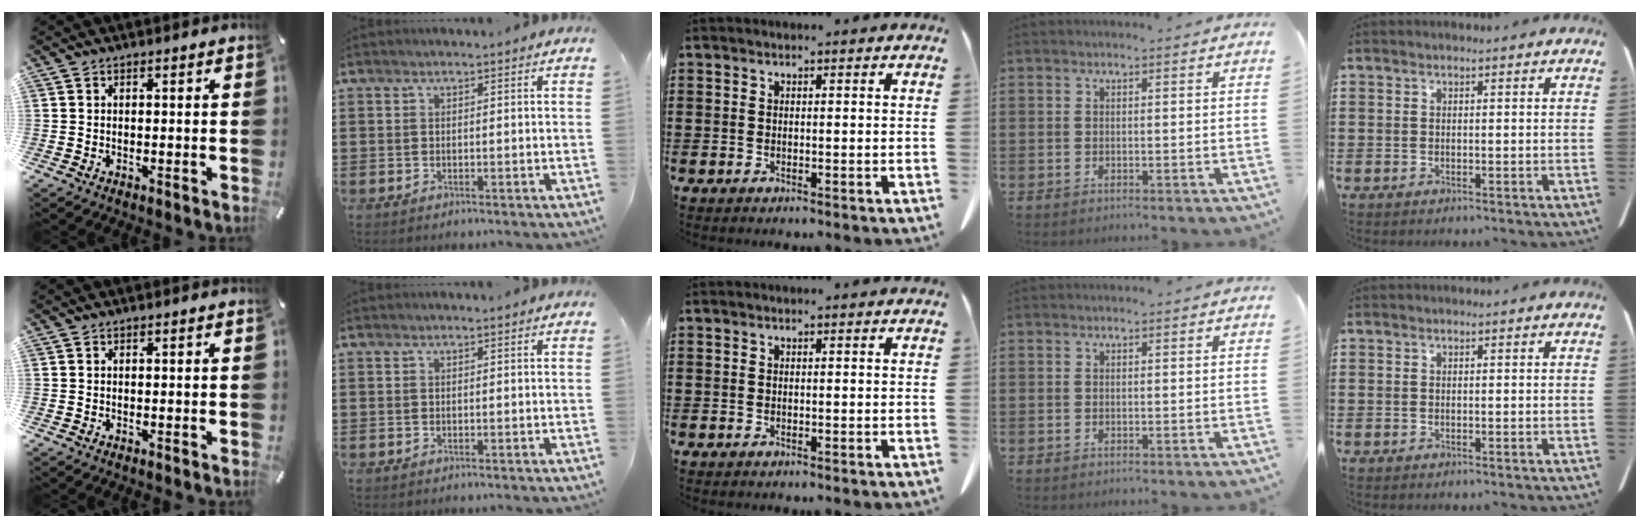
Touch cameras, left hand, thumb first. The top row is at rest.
{}